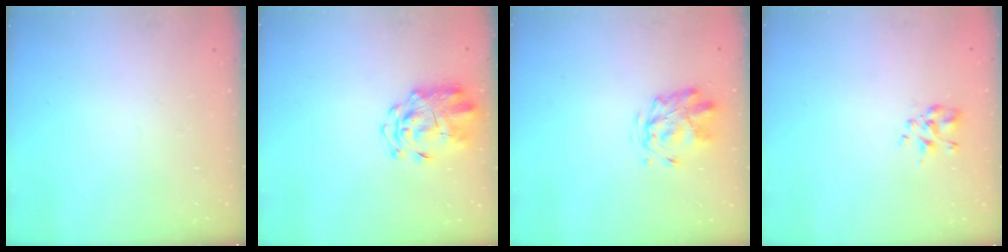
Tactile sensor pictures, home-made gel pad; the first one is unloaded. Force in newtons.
{"total": 3.6, "press": 3.3, "slide": 1.3}
{"total": 2.8, "press": 2.4, "slide": 1.4}
{"total": 1.9, "press": 1.7, "slide": 0.7}